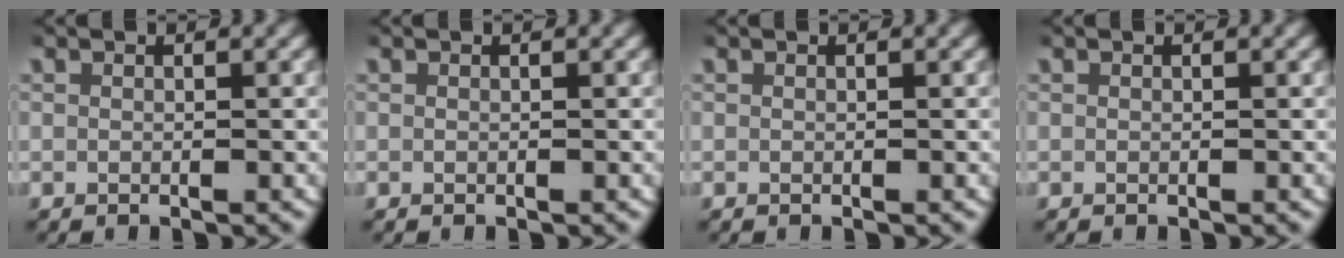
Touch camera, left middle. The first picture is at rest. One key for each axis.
{"total": 0.0}
{"total": 0.0}
{"total": 0.0}